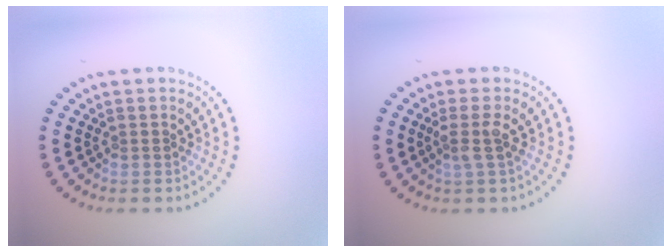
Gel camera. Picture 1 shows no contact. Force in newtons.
{"total": 1.8, "press": 1.3, "slide": 1.3}